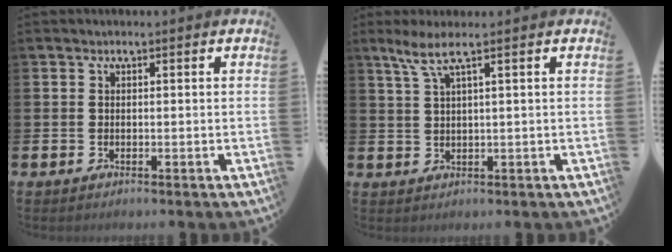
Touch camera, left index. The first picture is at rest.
{"total": 3.6, "force": [2.1, -0.1, 3.0], "torque": [-0.066, 0.004, 0.036]}